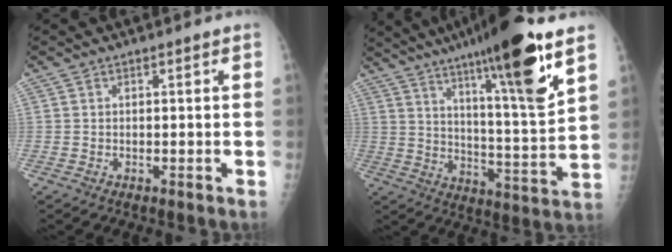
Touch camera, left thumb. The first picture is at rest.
{"total": 21.2, "force": [12.7, 2.2, 16.8], "torque": [-0.246, -0.059, 0.201]}